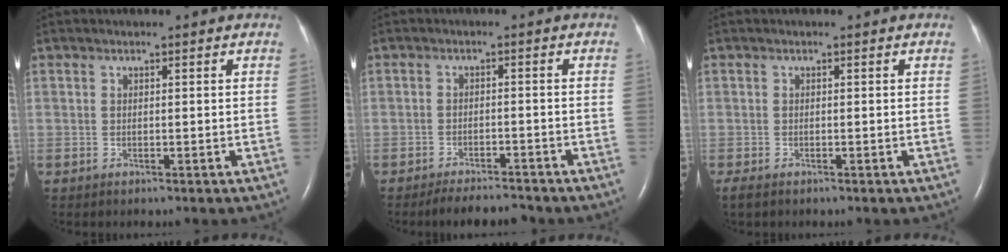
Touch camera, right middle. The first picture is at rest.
{"total": 5.4, "force": [-5.1, 0.9, 1.5], "torque": [-0.024, -0.012, -0.079]}
{"total": 1.5, "force": [-1.1, 0.6, 0.9], "torque": [-0.021, -0.006, -0.018]}